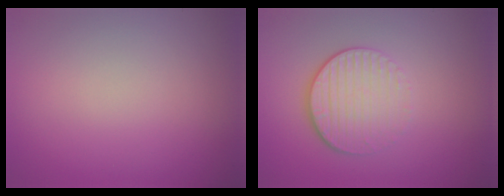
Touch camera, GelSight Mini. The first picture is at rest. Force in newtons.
{"total": 4.3, "press": 2.9, "slide": 3.2}